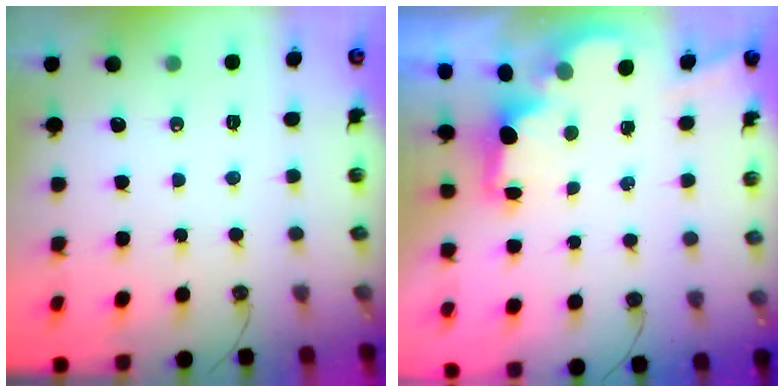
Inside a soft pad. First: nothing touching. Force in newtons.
{"total": 2.1, "press": 1.9, "slide": 0.8}